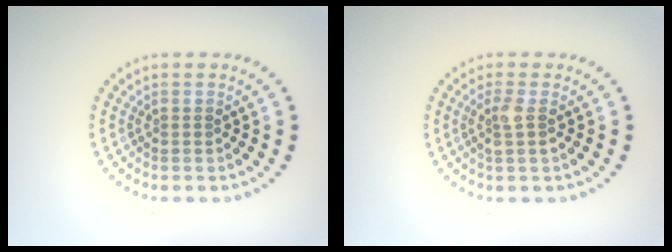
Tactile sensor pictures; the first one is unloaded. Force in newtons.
{"total": 1.7, "press": 1.4, "slide": 0.9}